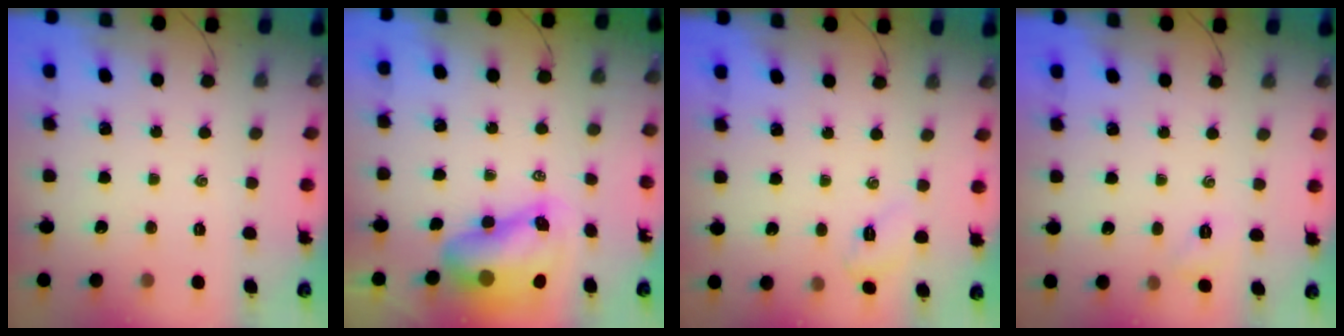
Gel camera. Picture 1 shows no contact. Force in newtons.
{"total": 10.9, "press": 10.5, "slide": 3.0}
{"total": 3.4, "press": 3.3, "slide": 1.0}
{"total": 2.1, "press": 2.1, "slide": 0.6}